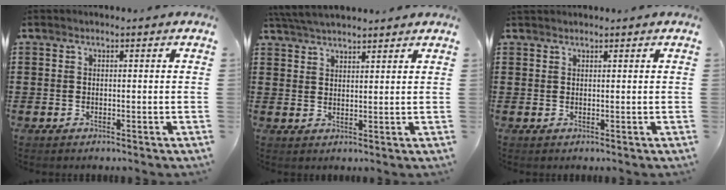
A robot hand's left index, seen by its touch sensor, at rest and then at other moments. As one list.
[{"total": 4.1, "force": [3.9, 0.2, 1.1], "torque": [-0.033, -0.005, 0.075]}, {"total": 0.8, "force": [0.8, 0.0, 0.2], "torque": [-0.006, -0.001, 0.016]}]